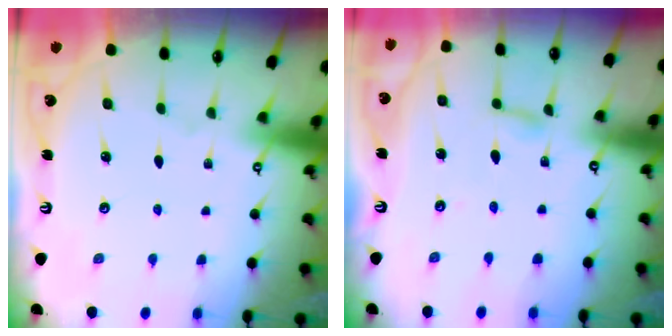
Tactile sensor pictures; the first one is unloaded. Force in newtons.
{"total": 3.0, "press": 3.0, "slide": 0.3}